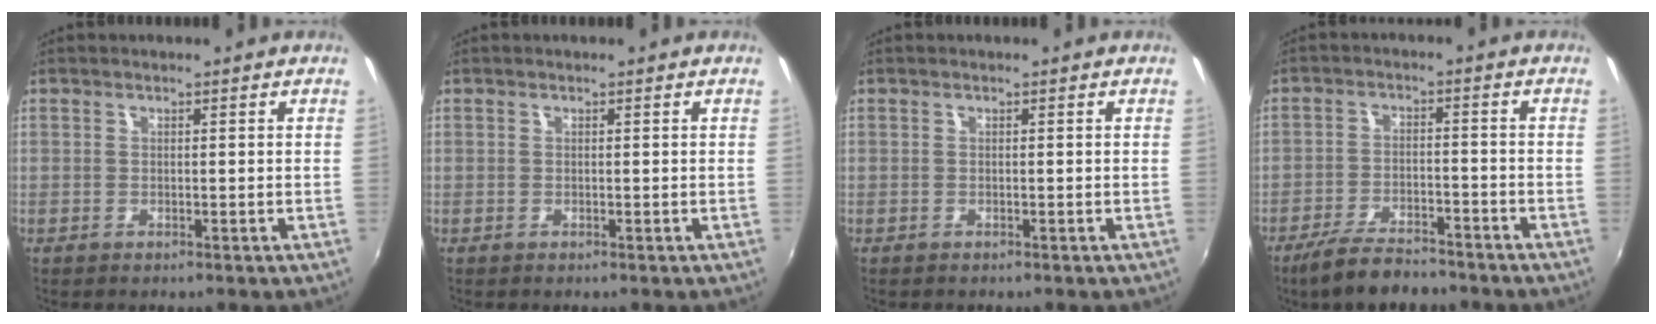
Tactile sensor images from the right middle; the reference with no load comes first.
{"total": 0.0}
{"total": 0.0}
{"total": 9.3, "force": [-7.7, 2.8, 4.5], "torque": [-0.106, -0.010, -0.129]}